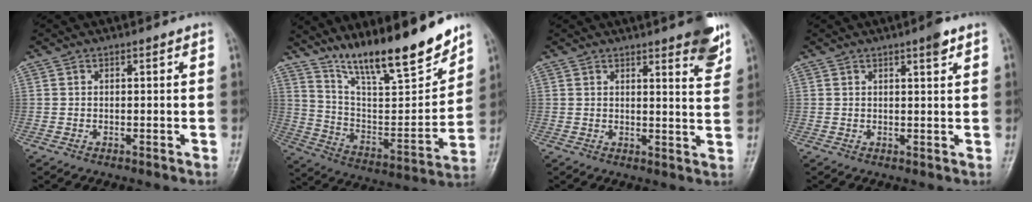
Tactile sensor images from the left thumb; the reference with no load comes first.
{"total": 19.9, "force": [15.5, 3.6, 11.9], "torque": [-0.157, -0.087, 0.274]}
{"total": 7.8, "force": [5.1, 1.5, 5.8], "torque": [-0.055, -0.029, 0.059]}
{"total": 2.7, "force": [1.8, 0.4, 2.1], "torque": [-0.029, -0.009, 0.025]}